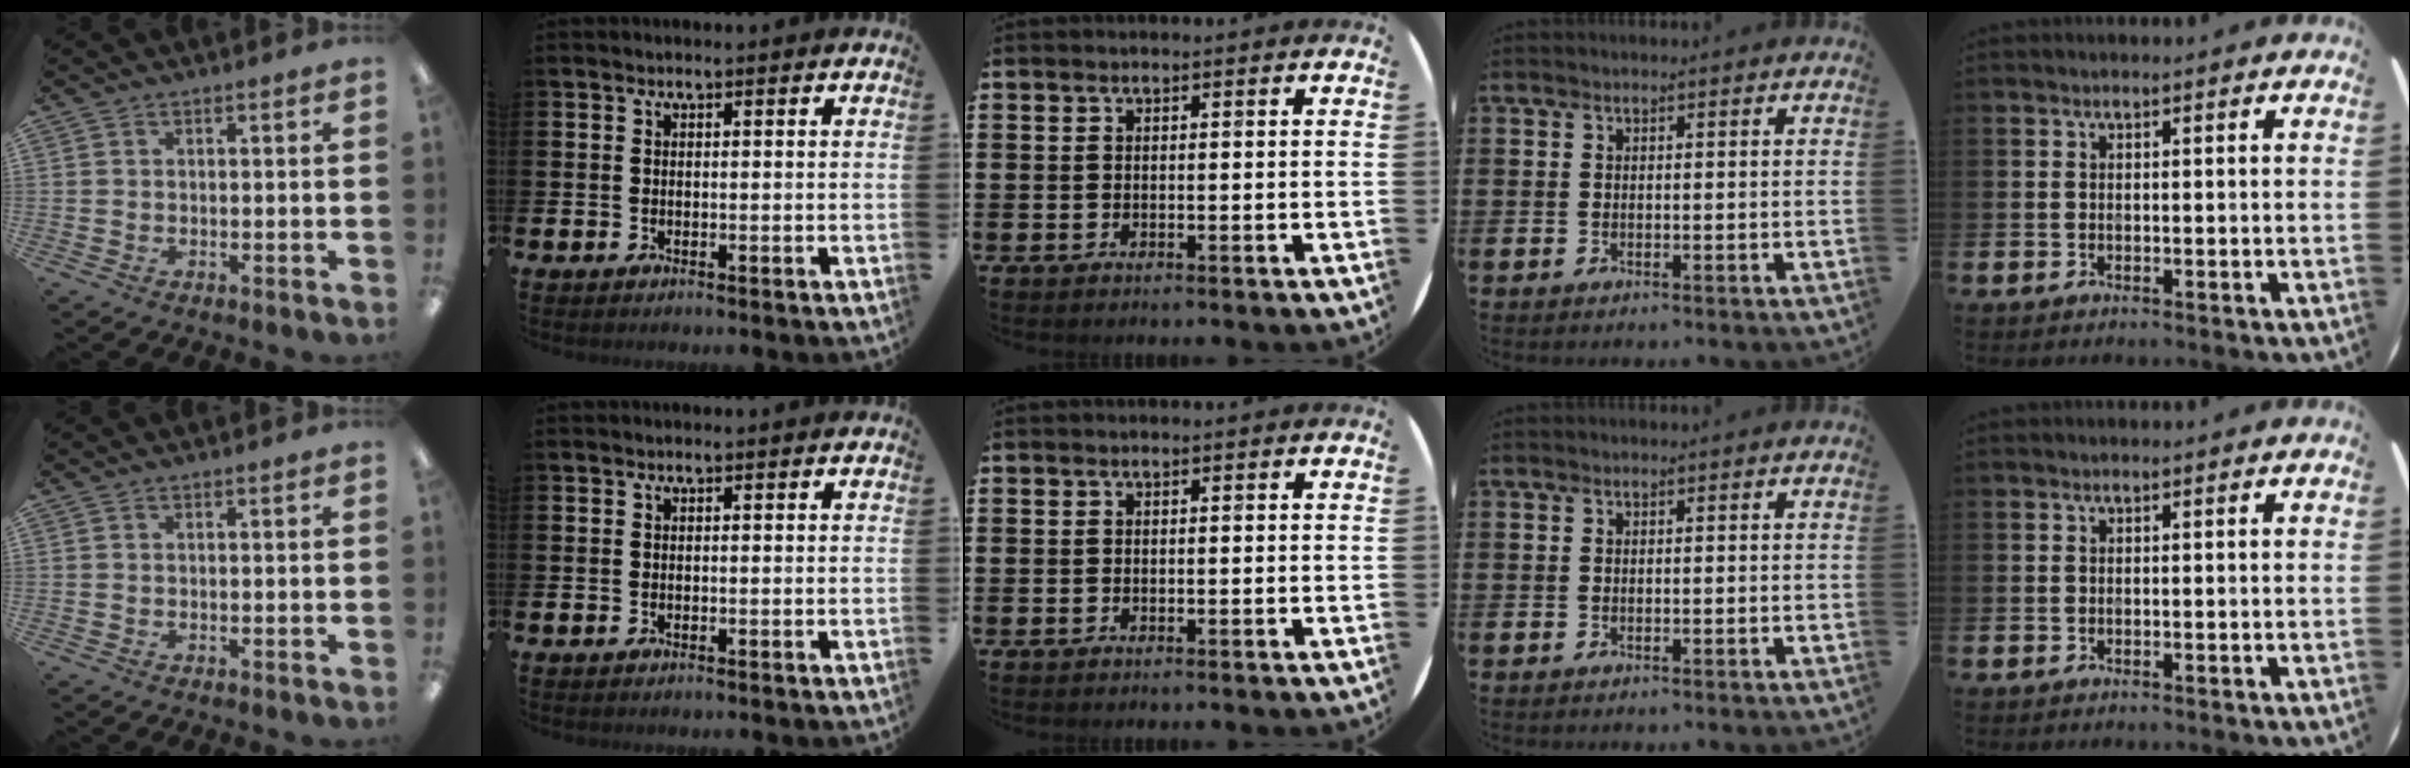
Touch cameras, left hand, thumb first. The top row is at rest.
{}